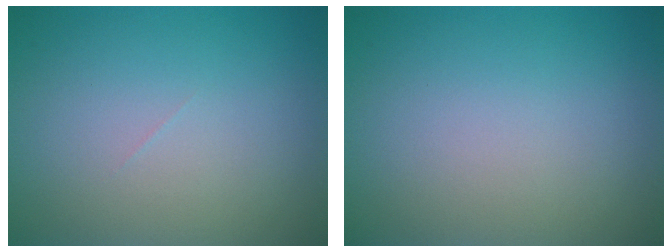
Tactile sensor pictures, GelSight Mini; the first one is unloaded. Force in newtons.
{"total": 0.0}